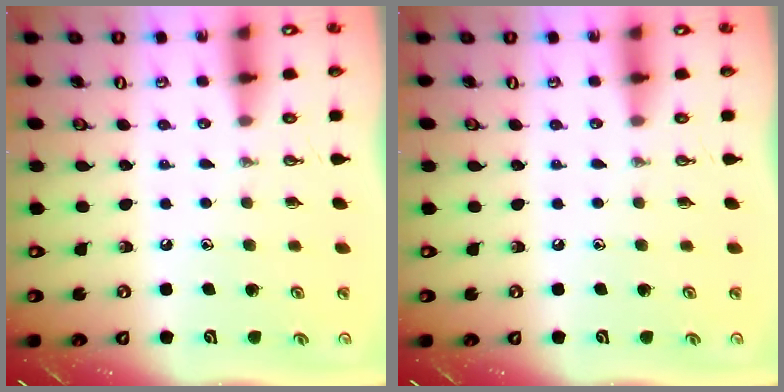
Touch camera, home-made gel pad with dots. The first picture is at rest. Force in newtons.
{"total": 0.0}